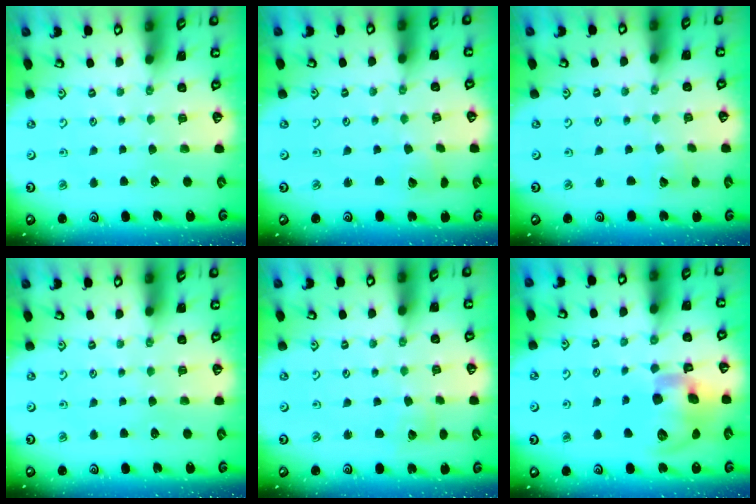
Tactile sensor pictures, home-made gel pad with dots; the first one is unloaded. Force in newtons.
{"total": 2.6, "press": 2.6, "slide": 0.3}
{"total": 2.7, "press": 2.6, "slide": 0.4}
{"total": 0.0}
{"total": 3.6, "press": 3.6, "slide": 0.4}
{"total": 15.3, "press": 15.1, "slide": 2.7}